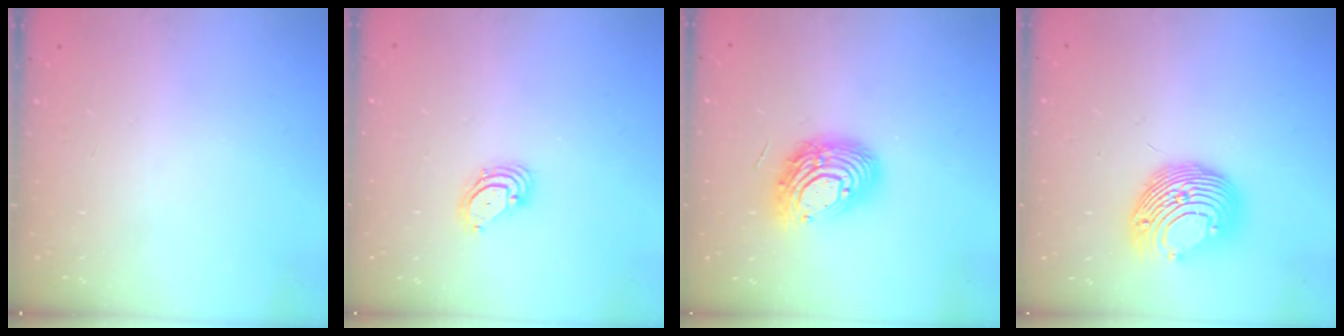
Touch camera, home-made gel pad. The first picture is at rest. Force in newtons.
{"total": 3.6, "press": 3.6, "slide": 0.3}
{"total": 15.0, "press": 15.0, "slide": 1.2}
{"total": 14.2, "press": 14.2, "slide": 0.0}